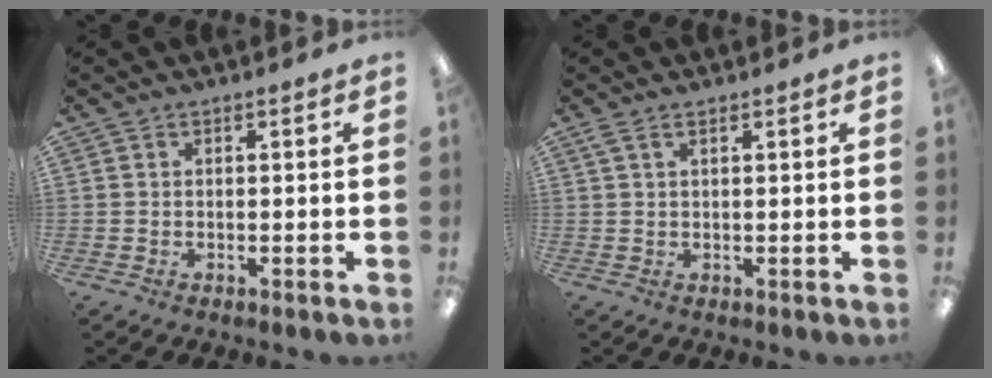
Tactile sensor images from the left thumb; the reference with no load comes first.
{"total": 2.1, "force": [1.1, 0.8, 1.6], "torque": [-0.035, 0.002, 0.019]}